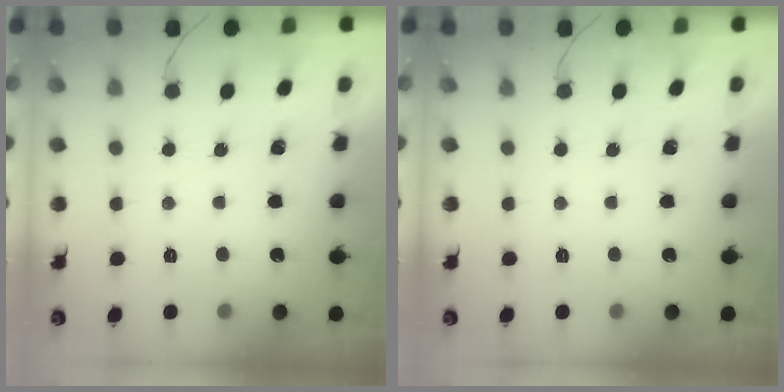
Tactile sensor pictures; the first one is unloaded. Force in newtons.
{"total": 0.0}